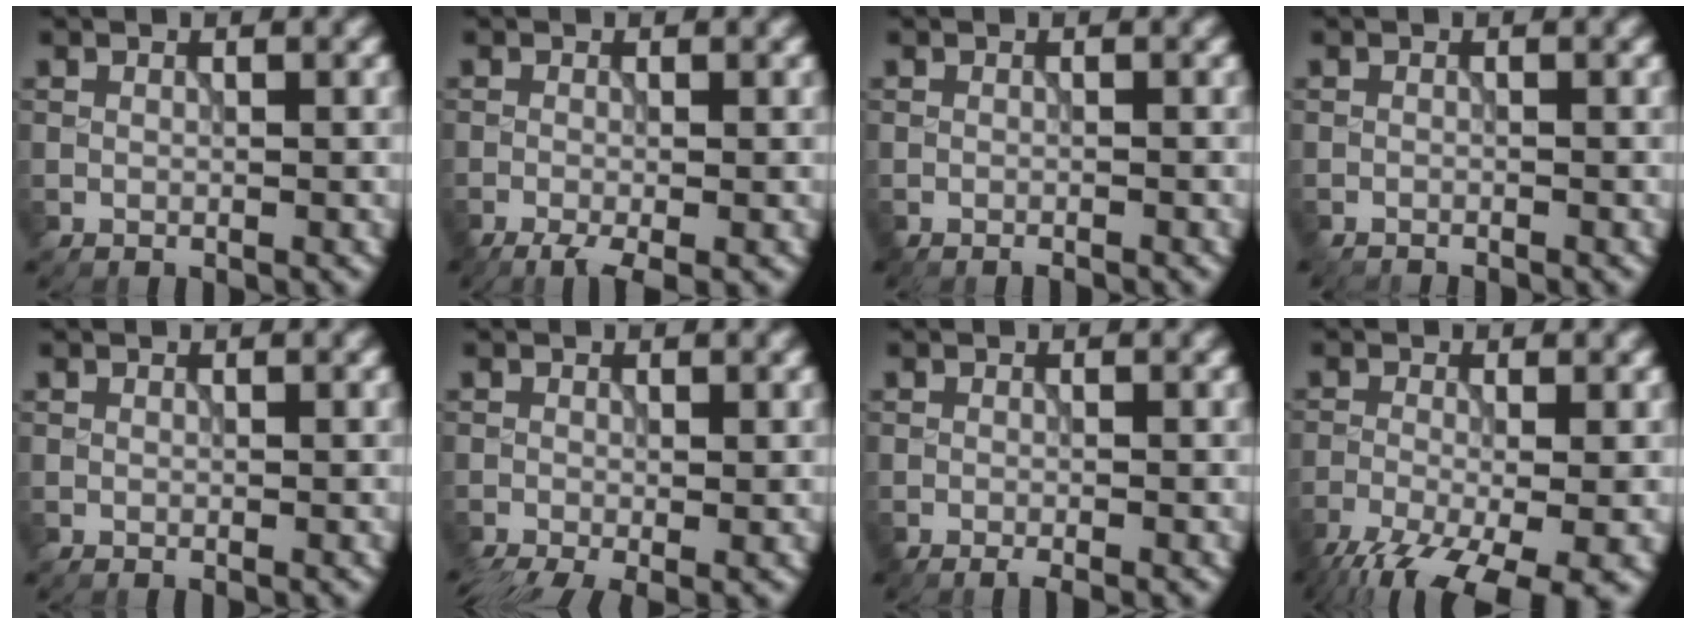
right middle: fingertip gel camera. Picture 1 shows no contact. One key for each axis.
{"total": 3.2, "fx": -1.9, "fy": 0.7, "fz": 2.4, "tx": -0.038, "ty": -0.005, "tz": -0.038}
{"total": 1.0, "fx": -0.9, "fy": 0.0, "fz": 0.3, "tx": 0.001, "ty": -0.004, "tz": -0.016}
{"total": 1.5, "fx": -1.4, "fy": 0.1, "fz": 0.1, "tx": 0.006, "ty": -0.007, "tz": -0.026}
{"total": 0.0}
{"total": 4.5, "fx": -2.7, "fy": 1.3, "fz": 3.4, "tx": -0.057, "ty": -0.018, "tz": -0.044}
{"total": 1.5, "fx": -1.0, "fy": 0.2, "fz": 1.0, "tx": -0.006, "ty": -0.005, "tz": -0.018}
{"total": 11.2, "fx": -7.4, "fy": 3.8, "fz": 7.5, "tx": -0.136, "ty": -0.047, "tz": -0.110}